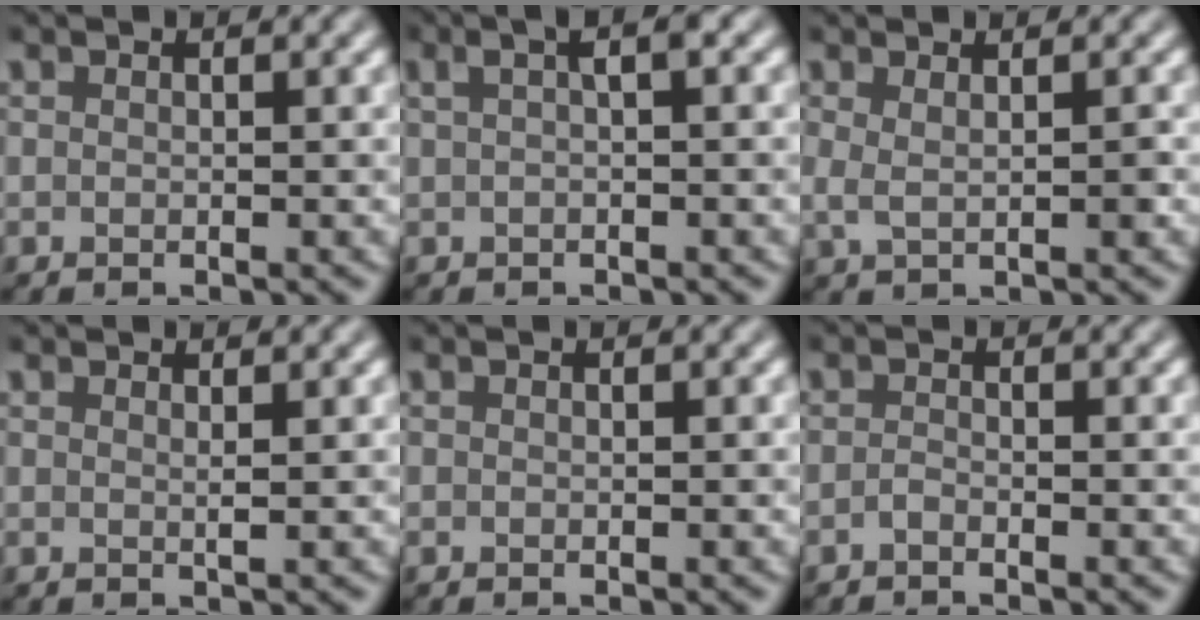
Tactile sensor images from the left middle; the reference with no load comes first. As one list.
[{"total": 2.4, "force": [0.7, 0.5, 2.2], "torque": [-0.032, 0.018, 0.009]}, {"total": 1.6, "force": [0.4, 0.5, 1.5], "torque": [-0.026, -0.004, 0.010]}, {"total": 0.7, "force": [0.4, 0.2, 0.5], "torque": [-0.001, -0.001, 0.005]}, {"total": 0.0}, {"total": 0.7, "force": [-0.5, 0.2, 0.4], "torque": [-0.008, -0.001, -0.012]}]